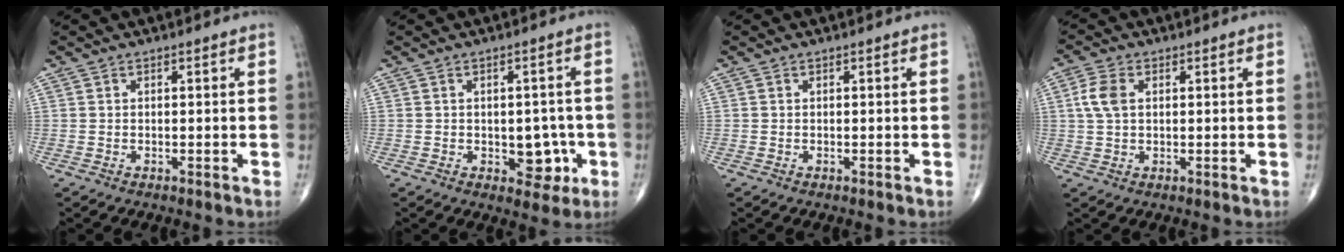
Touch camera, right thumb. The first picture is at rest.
{"total": 6.1, "force": [-1.5, 4.0, 4.4], "torque": [-0.017, 0.006, -0.014]}
{"total": 0.0}
{"total": 4.7, "force": [0.9, 2.9, 3.6], "torque": [-0.083, 0.008, 0.016]}